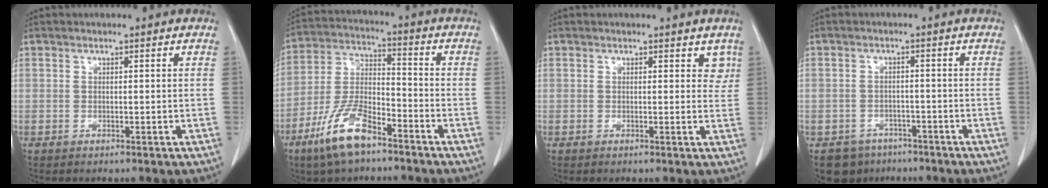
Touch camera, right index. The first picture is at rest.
{"total": 11.6, "force": [-7.6, 3.4, 8.1], "torque": [-0.174, -0.010, -0.147]}
{"total": 2.3, "force": [1.5, 1.5, 0.9], "torque": [0.009, -0.003, 0.011]}
{"total": 5.0, "force": [-3.5, 3.5, 0.2], "torque": [0.004, 0.009, -0.048]}